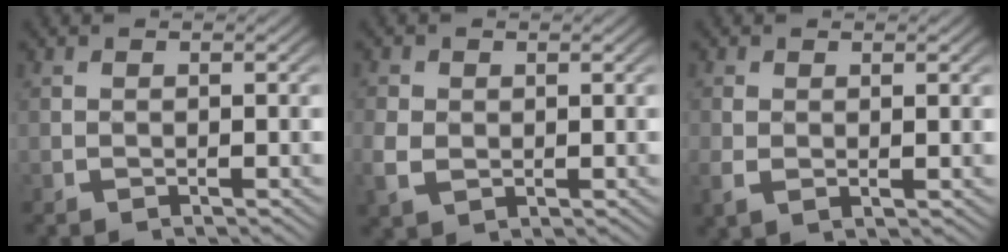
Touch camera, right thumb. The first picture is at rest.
{"total": 2.4, "force": [0.1, 2.0, 1.3], "torque": [-0.041, -0.011, 0.012]}
{"total": 1.4, "force": [0.4, 0.7, 1.2], "torque": [-0.034, -0.008, 0.016]}